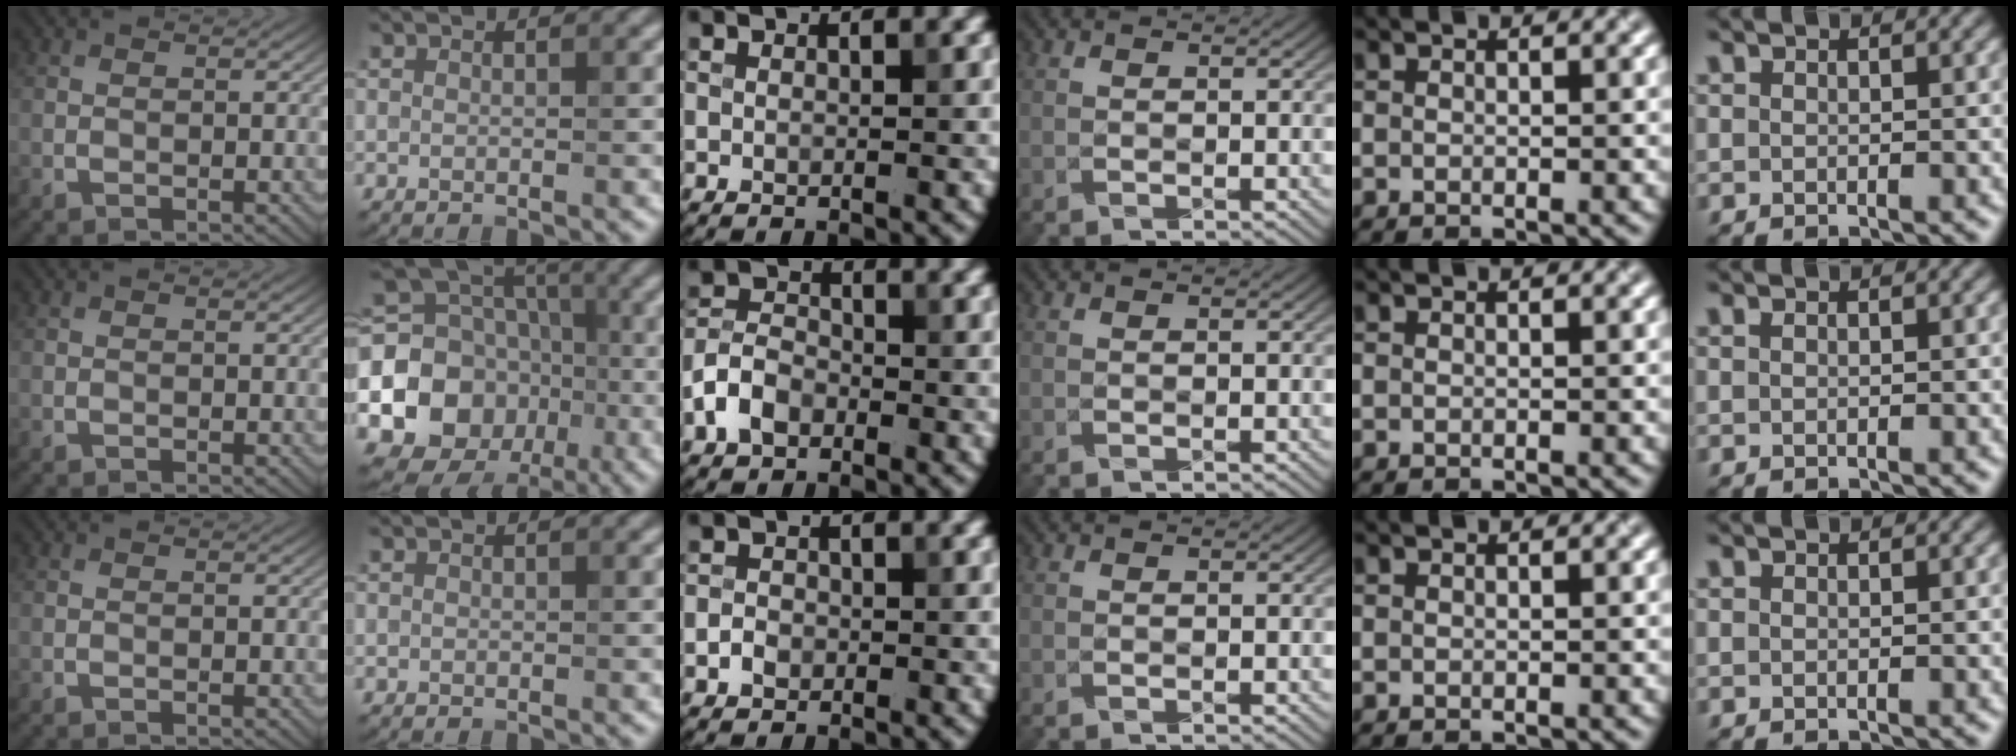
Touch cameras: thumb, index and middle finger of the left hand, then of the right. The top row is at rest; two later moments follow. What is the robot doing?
{"motion": "fold", "object": "envelope"}